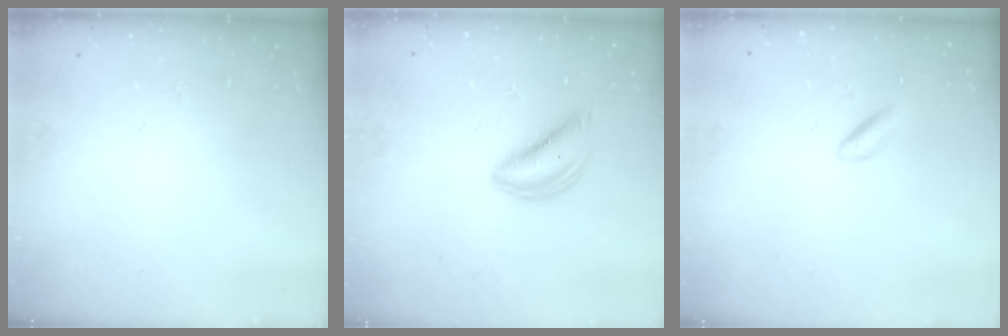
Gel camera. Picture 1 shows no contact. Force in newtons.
{"total": 4.5, "press": 4.5, "slide": 0.3}
{"total": 1.8, "press": 1.6, "slide": 0.9}